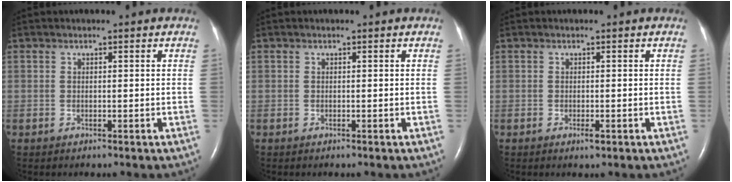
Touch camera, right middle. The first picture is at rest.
{"total": 0.0}
{"total": 0.9, "force": [-0.4, 0.2, 0.8], "torque": [-0.016, -0.002, -0.006]}